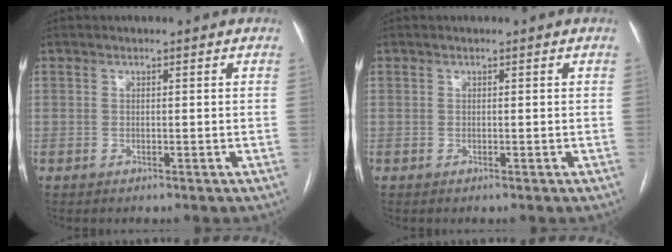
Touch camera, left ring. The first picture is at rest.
{"total": 0.0}